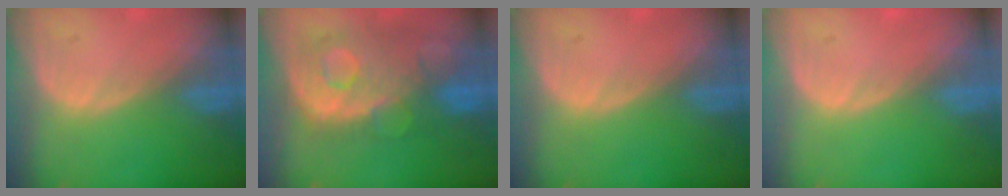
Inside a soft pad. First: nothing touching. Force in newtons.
{"total": 11.3, "press": 9.8, "slide": 5.7}
{"total": 0.0}
{"total": 0.0}